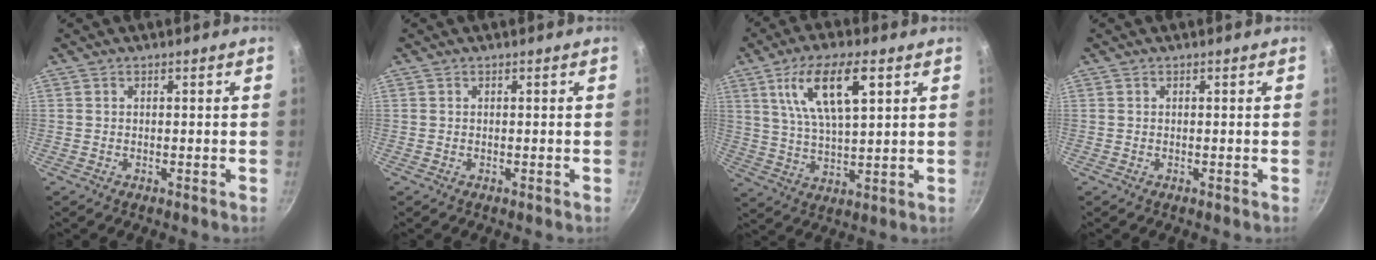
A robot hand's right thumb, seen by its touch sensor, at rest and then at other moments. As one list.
[{"total": 0.0}, {"total": 13.5, "force": [5.4, 4.8, 11.4], "torque": [-0.195, -0.010, 0.103]}, {"total": 0.0}]